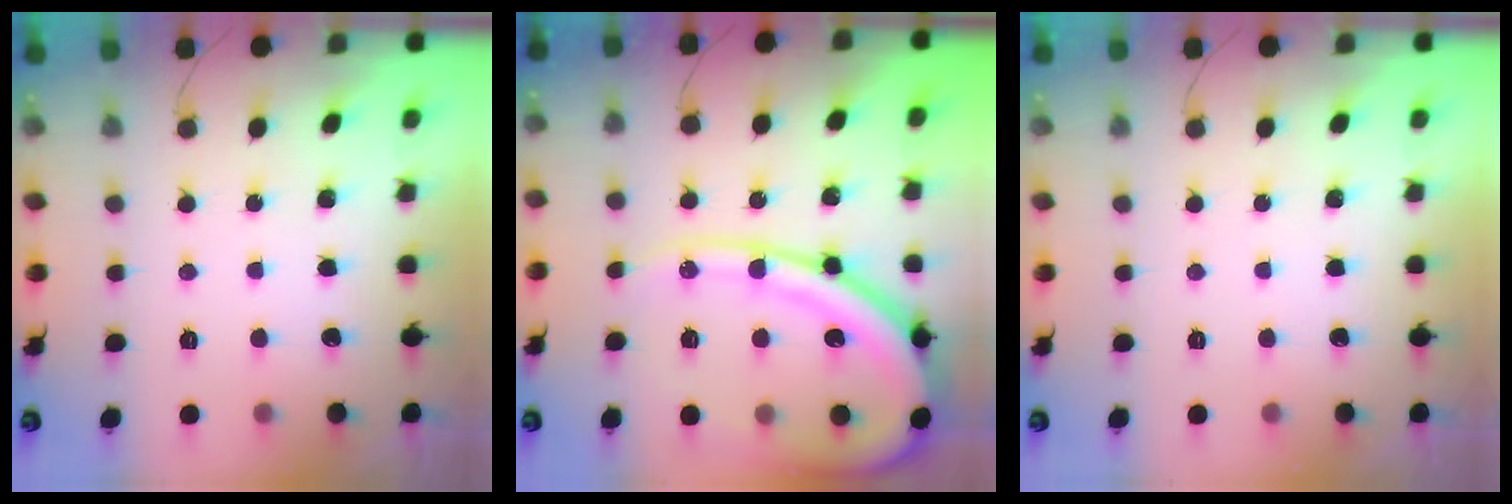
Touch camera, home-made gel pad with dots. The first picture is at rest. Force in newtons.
{"total": 21.2, "press": 21.1, "slide": 2.0}
{"total": 0.0}